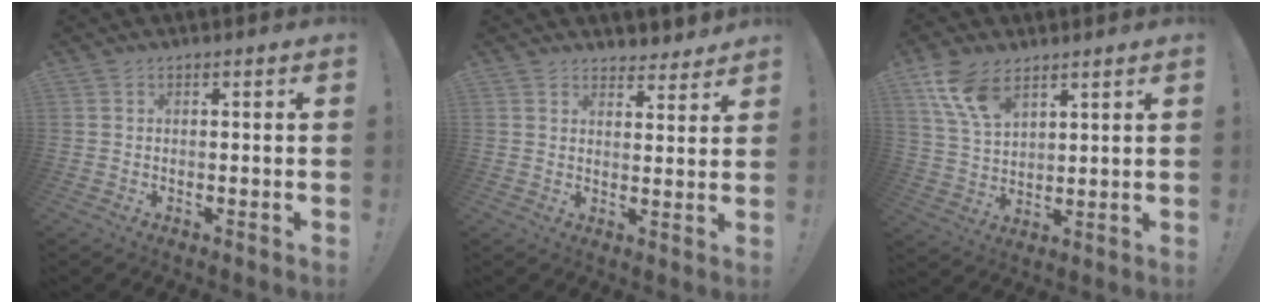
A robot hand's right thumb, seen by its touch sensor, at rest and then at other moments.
{"total": 4.2, "force": [3.7, 1.8, 1.0], "torque": [0.005, -0.035, 0.064]}
{"total": 11.0, "force": [7.0, 5.8, 6.3], "torque": [-0.118, -0.027, 0.137]}